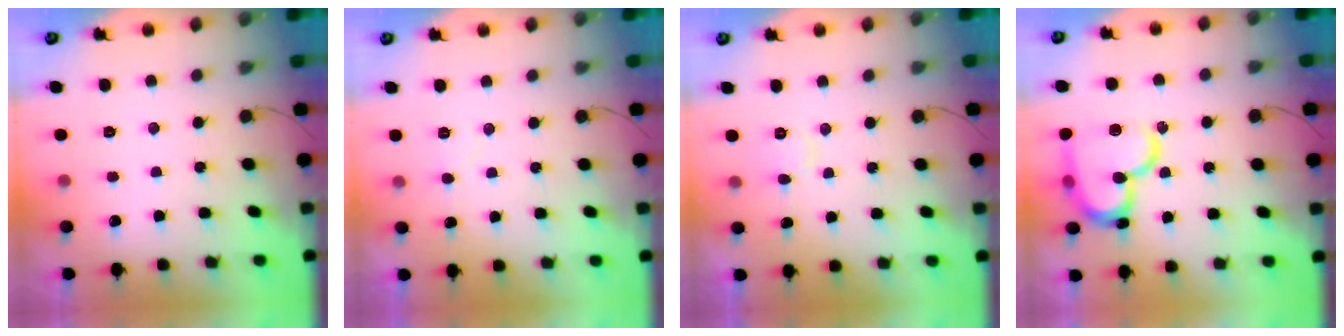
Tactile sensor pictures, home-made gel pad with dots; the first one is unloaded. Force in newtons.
{"total": 4.4, "press": 4.3, "slide": 0.5}
{"total": 4.3, "press": 4.3, "slide": 0.5}
{"total": 19.4, "press": 19.3, "slide": 1.9}